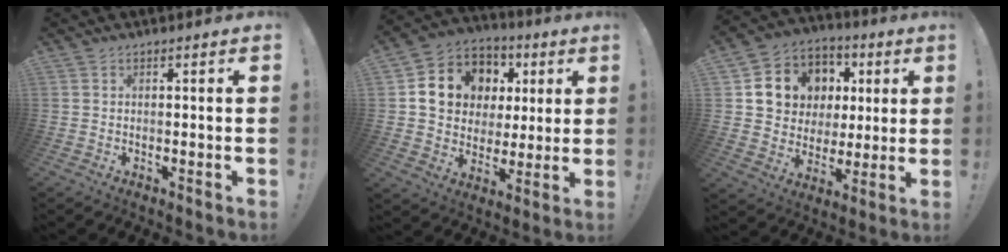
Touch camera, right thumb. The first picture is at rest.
{"total": 13.7, "force": [3.9, 11.9, 5.6], "torque": [-0.079, -0.013, 0.091]}
{"total": 12.5, "force": [3.8, 11.4, 3.5], "torque": [-0.053, -0.015, 0.097]}